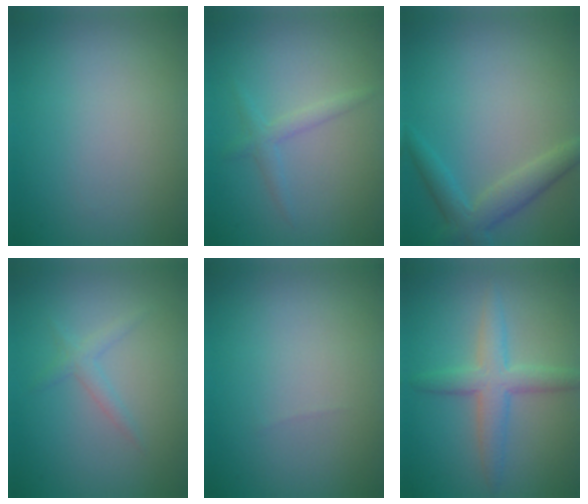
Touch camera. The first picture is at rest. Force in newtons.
{"total": 1.5, "press": 1.5, "slide": 0.1}
{"total": 3.0, "press": 3.0, "slide": 0.1}
{"total": 1.3, "press": 1.3, "slide": 0.1}
{"total": 0.0}
{"total": 3.8, "press": 3.8, "slide": 0.1}